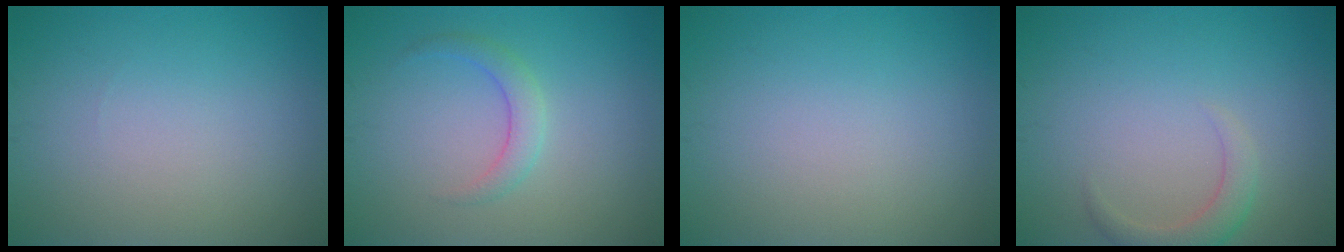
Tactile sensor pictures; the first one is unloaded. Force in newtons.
{"total": 2.0, "press": 2.0, "slide": 0.1}
{"total": 0.0}
{"total": 2.2, "press": 2.2, "slide": 0.2}